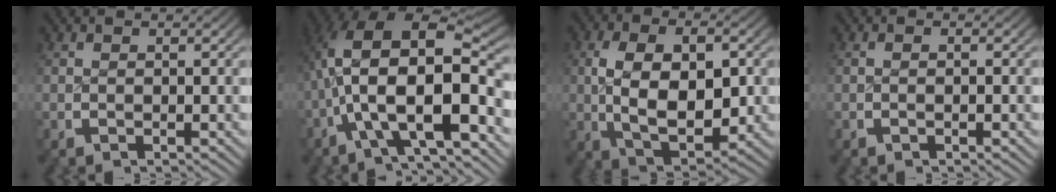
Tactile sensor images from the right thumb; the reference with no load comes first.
{"total": 14.5, "force": [-0.4, 9.0, 11.5], "torque": [-0.227, -0.036, 0.000]}
{"total": 10.0, "force": [-0.8, 6.2, 7.8], "torque": [-0.159, -0.034, 0.003]}
{"total": 0.6, "force": [-0.4, 0.1, 0.5], "torque": [-0.006, 0.005, -0.010]}